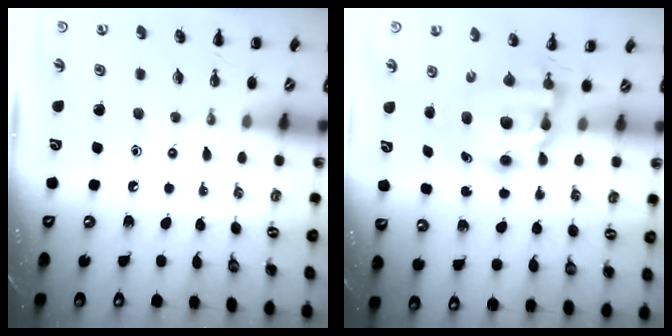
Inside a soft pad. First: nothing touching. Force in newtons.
{"total": 6.5, "press": 6.4, "slide": 1.3}